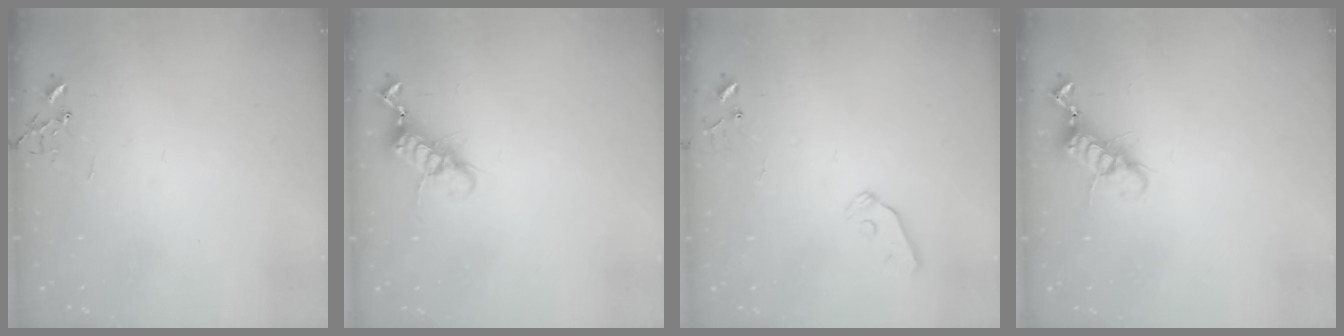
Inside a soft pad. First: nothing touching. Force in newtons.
{"total": 11.7, "press": 11.6, "slide": 1.2}
{"total": 5.9, "press": 5.8, "slide": 0.7}
{"total": 11.7, "press": 11.6, "slide": 1.2}